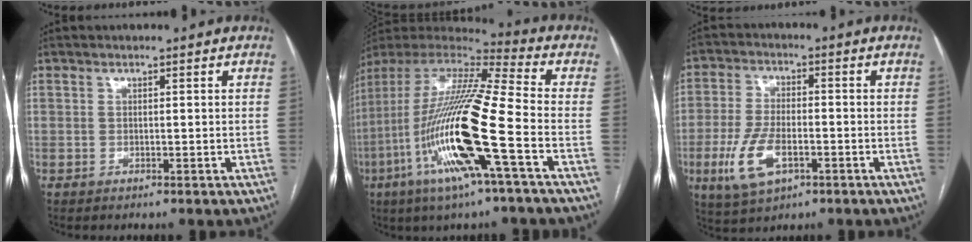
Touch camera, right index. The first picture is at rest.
{"total": 22.6, "force": [-6.8, 1.3, 21.5], "torque": [-0.457, -0.031, -0.134]}
{"total": 9.4, "force": [-3.5, 4.5, 7.5], "torque": [-0.170, -0.003, -0.059]}